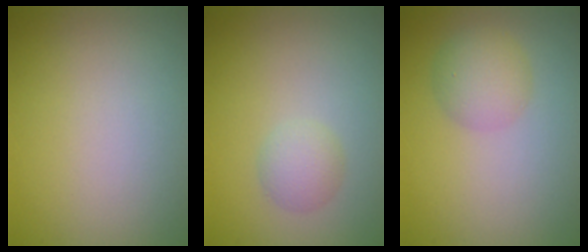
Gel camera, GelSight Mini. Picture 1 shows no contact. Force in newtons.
{"total": 1.8, "press": 1.8, "slide": 0.1}
{"total": 2.8, "press": 2.8, "slide": 0.0}